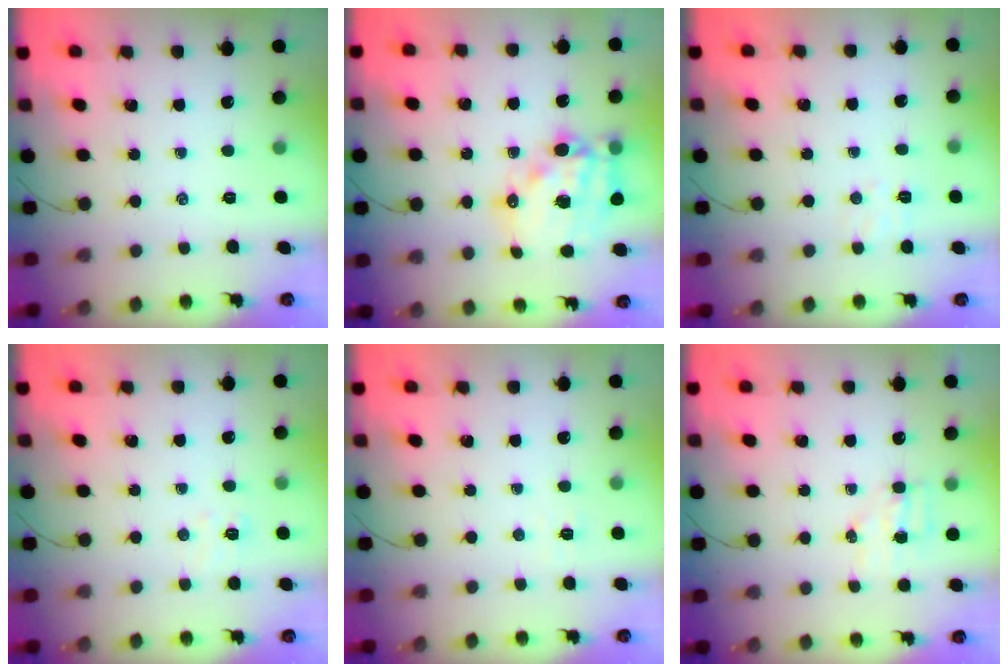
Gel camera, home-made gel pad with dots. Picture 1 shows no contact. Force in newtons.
{"total": 16.8, "press": 16.4, "slide": 3.7}
{"total": 4.7, "press": 4.5, "slide": 1.1}
{"total": 5.1, "press": 4.9, "slide": 1.4}
{"total": 2.6, "press": 2.6, "slide": 0.5}
{"total": 4.5, "press": 4.5, "slide": 0.9}